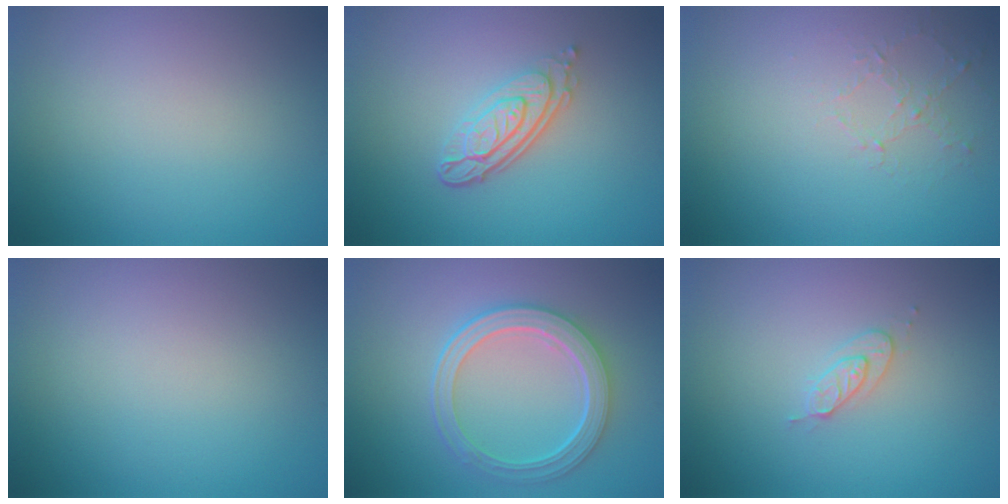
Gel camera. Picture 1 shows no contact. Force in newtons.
{"total": 4.1, "press": 2.9, "slide": 2.8}
{"total": 1.0, "press": 0.4, "slide": 0.9}
{"total": 0.0}
{"total": 5.3, "press": 4.1, "slide": 3.4}
{"total": 1.7, "press": 1.6, "slide": 0.2}